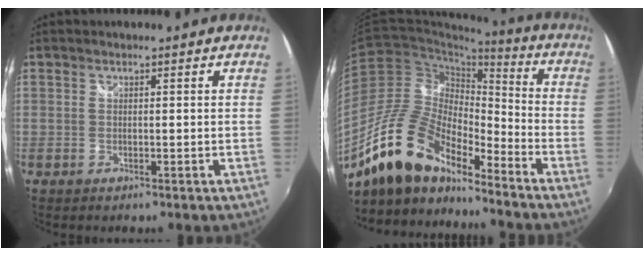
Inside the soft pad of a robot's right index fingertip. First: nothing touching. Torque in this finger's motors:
{"motor_torque": [0.07, -0.33, -0.15, -0.21]}